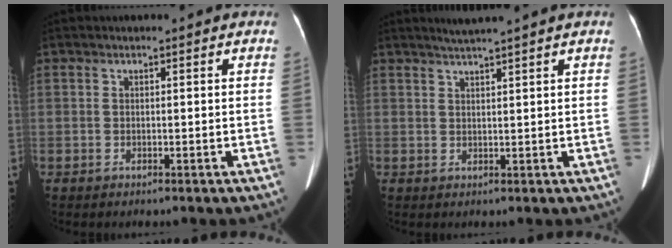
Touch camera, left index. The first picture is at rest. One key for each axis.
{"total": 3.2, "fx": 2.6, "fy": -1.0, "fz": 1.4, "tx": -0.023, "ty": 0.008, "tz": 0.051}